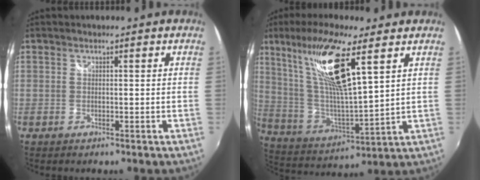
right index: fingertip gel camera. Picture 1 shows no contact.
{"total": 18.0, "force": [9.9, 2.8, 14.8], "torque": [-0.274, 0.015, 0.199]}